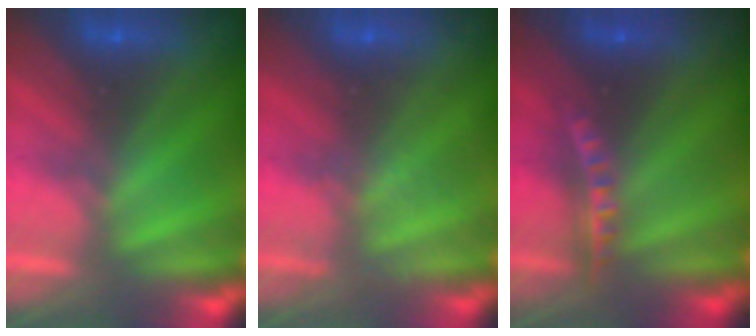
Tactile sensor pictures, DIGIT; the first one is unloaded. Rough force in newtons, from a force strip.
{"total": 1.8}
{"total": 7.9}